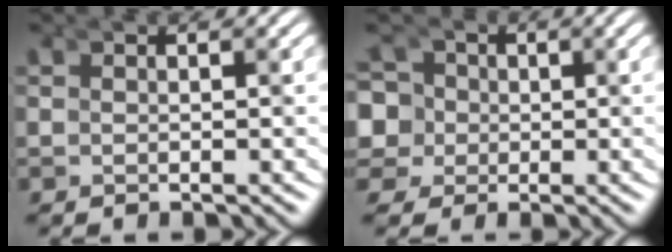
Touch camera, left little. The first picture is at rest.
{"total": 5.6, "force": [-2.2, 5.1, 0.3], "torque": [-0.079, -0.053, -0.029]}